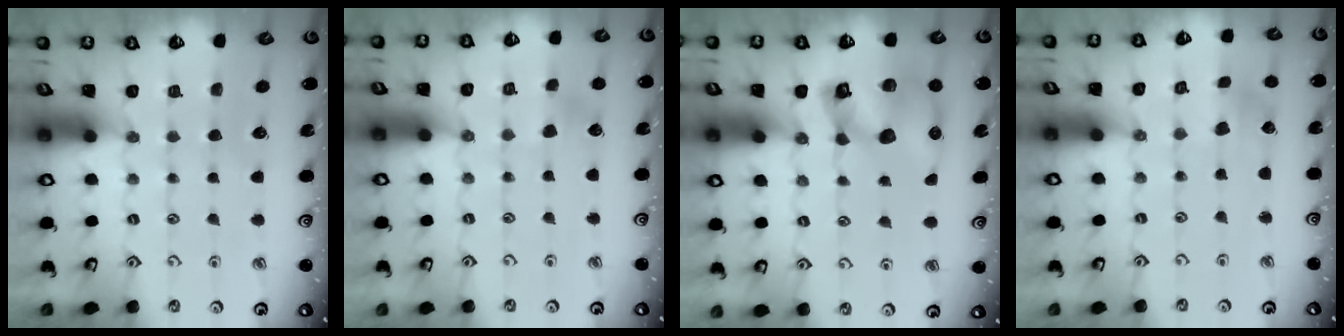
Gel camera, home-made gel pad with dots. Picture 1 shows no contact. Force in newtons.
{"total": 3.4, "press": 3.4, "slide": 0.3}
{"total": 12.7, "press": 12.6, "slide": 1.7}
{"total": 1.8, "press": 1.8, "slide": 0.3}